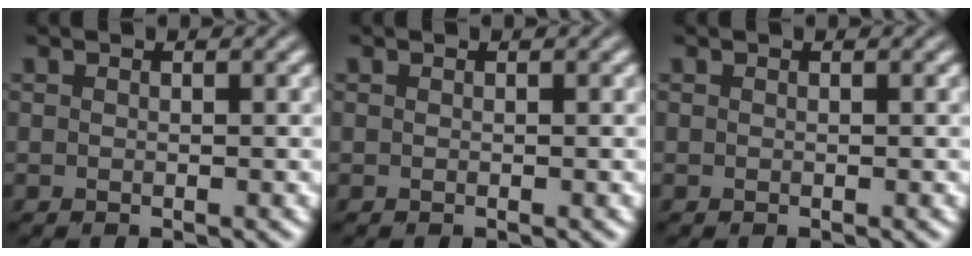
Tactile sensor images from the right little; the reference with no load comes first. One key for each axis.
{"total": 0.0}
{"total": 0.0}